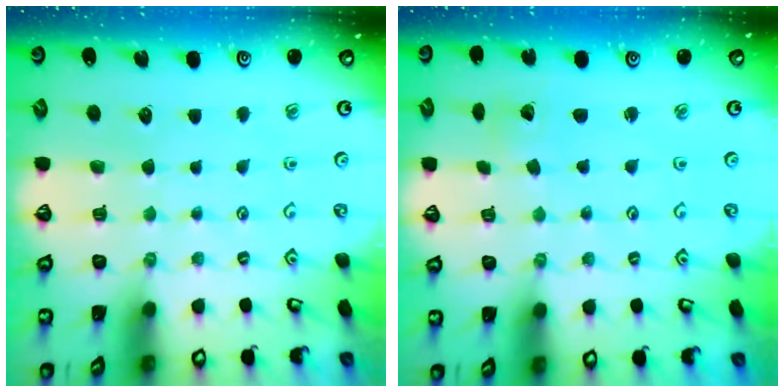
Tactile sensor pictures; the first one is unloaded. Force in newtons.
{"total": 1.5, "press": 1.5, "slide": 0.2}